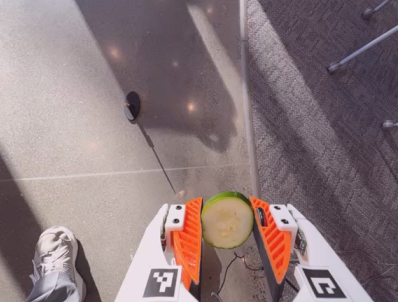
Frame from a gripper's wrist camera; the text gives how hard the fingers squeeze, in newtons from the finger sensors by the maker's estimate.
{"total": 11.1, "left": 11.9, "right": 10.4}